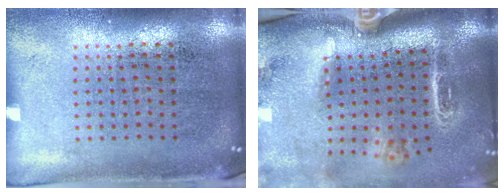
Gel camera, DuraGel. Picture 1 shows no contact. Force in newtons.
{"total": 2.8, "press": 2.0, "slide": 2.0}